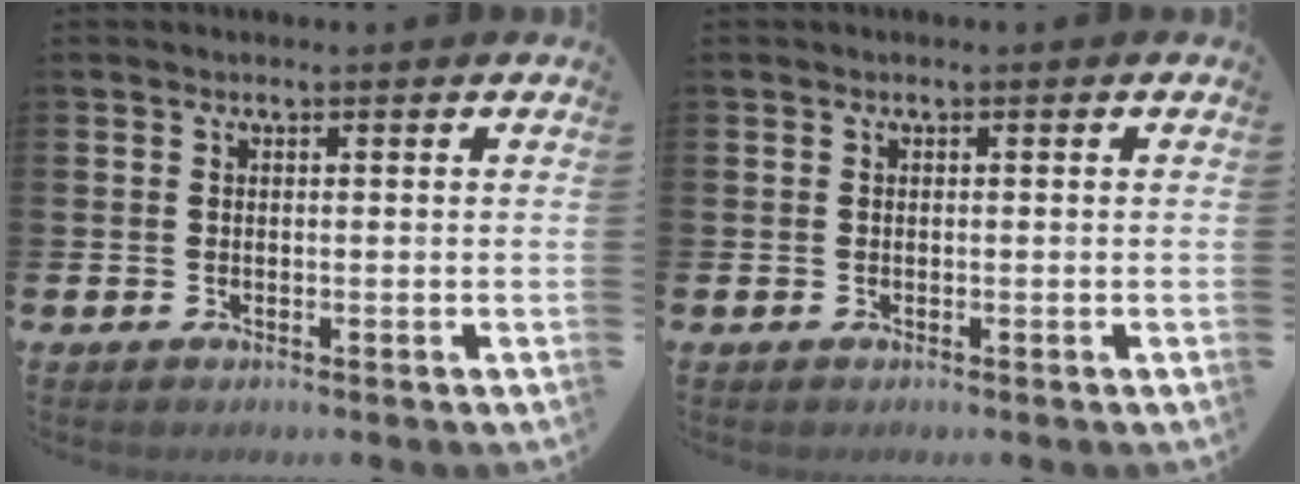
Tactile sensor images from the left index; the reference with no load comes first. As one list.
[{"total": 0.0}]